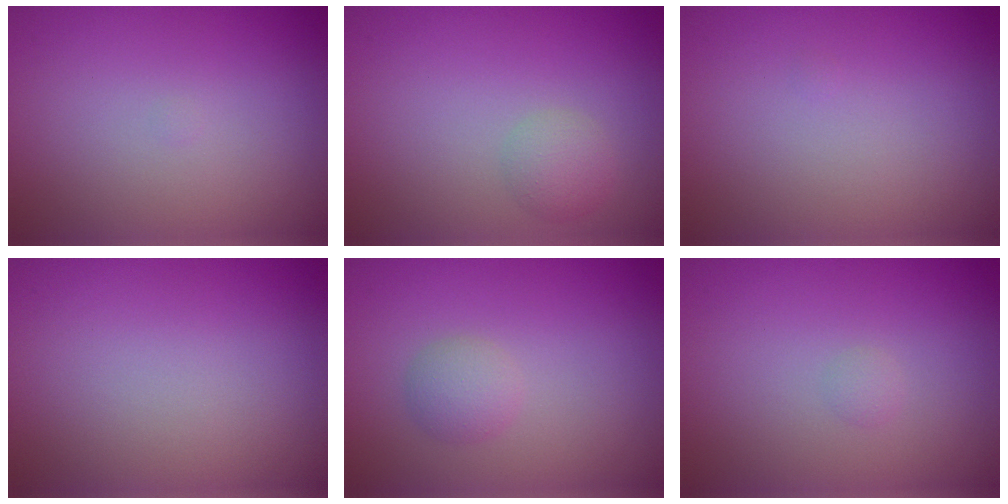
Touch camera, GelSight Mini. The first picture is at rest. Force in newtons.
{"total": 1.7, "press": 1.7, "slide": 0.1}
{"total": 0.0}
{"total": 0.0}
{"total": 1.7, "press": 1.7, "slide": 0.1}
{"total": 0.6, "press": 0.6, "slide": 0.0}